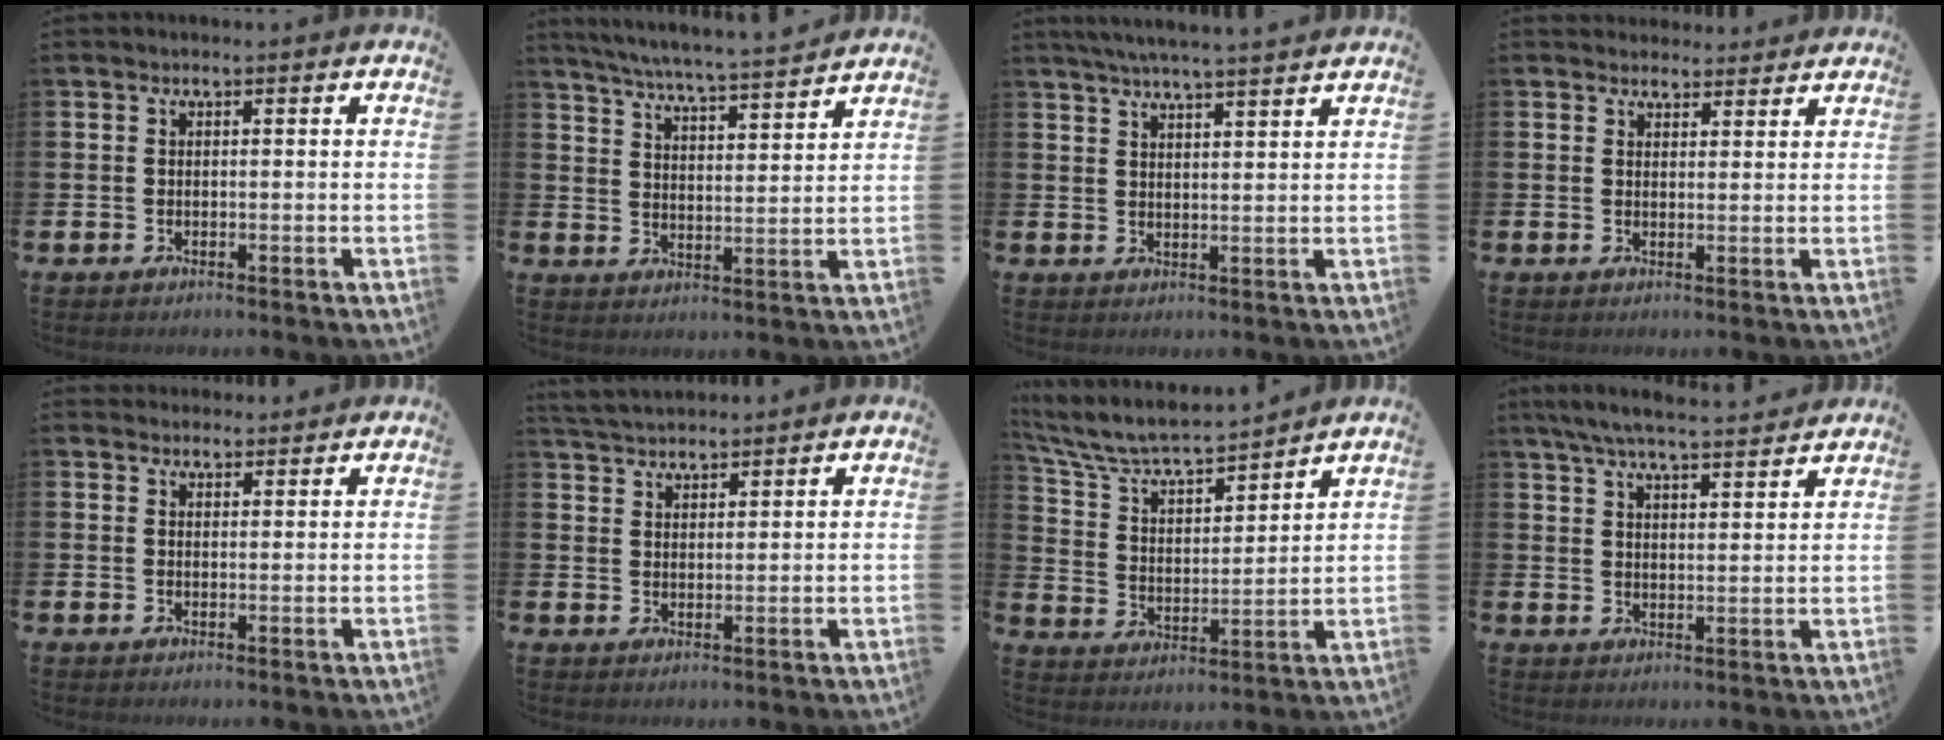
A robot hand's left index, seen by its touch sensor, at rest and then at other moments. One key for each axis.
{"total": 6.0, "fx": 5.8, "fy": -0.4, "fz": 1.5, "tx": -0.046, "ty": -0.049, "tz": 0.098}
{"total": 4.8, "fx": 4.5, "fy": -0.5, "fz": 1.5, "tx": -0.041, "ty": -0.016, "tz": 0.081}
{"total": 3.0, "fx": 2.8, "fy": 1.0, "fz": -0.3, "tx": 0.011, "ty": -0.015, "tz": 0.050}
{"total": 2.3, "fx": 2.2, "fy": 0.7, "fz": -0.2, "tx": 0.010, "ty": -0.010, "tz": 0.038}
{"total": 3.6, "fx": 3.5, "fy": 0.5, "fz": 0.1, "tx": -0.016, "ty": -0.011, "tz": 0.066}
{"total": 7.9, "fx": 7.4, "fy": 1.4, "fz": 2.5, "tx": -0.086, "ty": -0.055, "tz": 0.127}
{"total": 6.4, "fx": 6.1, "fy": 0.4, "fz": 1.9, "tx": -0.050, "ty": -0.035, "tz": 0.109}